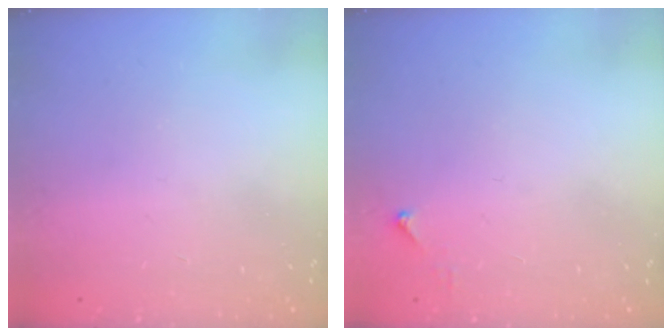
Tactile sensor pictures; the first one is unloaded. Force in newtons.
{"total": 3.5, "press": 3.4, "slide": 0.4}